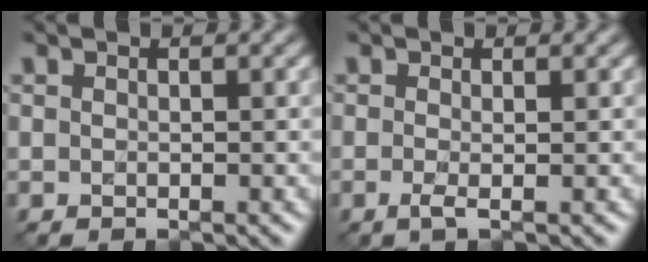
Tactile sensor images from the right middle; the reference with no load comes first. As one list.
[{"total": 1.2, "force": [-0.2, 0.4, 1.1], "torque": [-0.022, -0.002, -0.007]}]